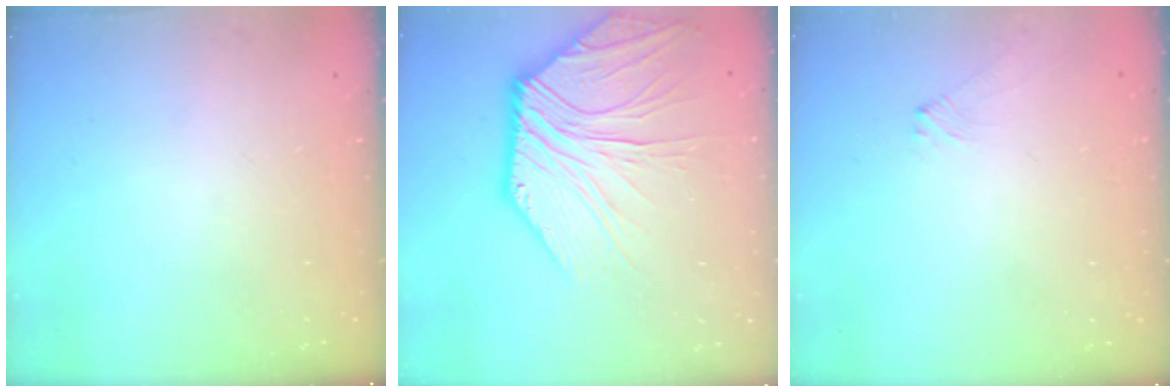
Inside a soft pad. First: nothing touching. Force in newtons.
{"total": 11.0, "press": 10.9, "slide": 1.5}
{"total": 0.7, "press": 0.6, "slide": 0.3}